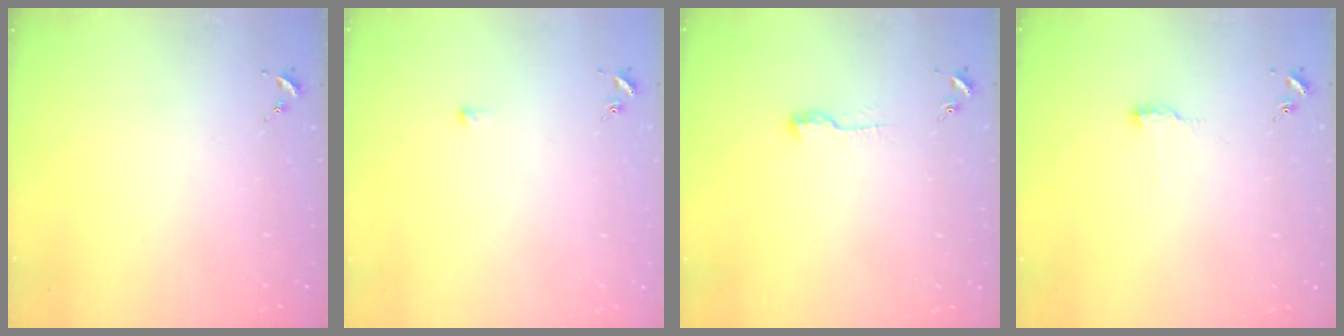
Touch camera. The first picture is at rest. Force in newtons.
{"total": 2.7, "press": 2.7, "slide": 0.6}
{"total": 6.7, "press": 6.6, "slide": 0.8}
{"total": 7.6, "press": 7.6, "slide": 0.7}